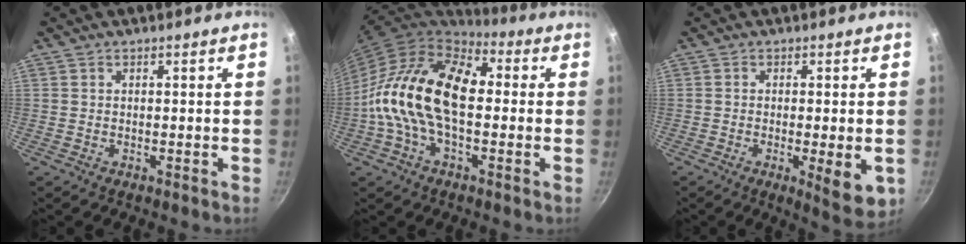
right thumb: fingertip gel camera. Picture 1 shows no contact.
{"total": 20.1, "force": [-0.6, 11.8, 16.2], "torque": [-0.277, 0.037, -0.033]}
{"total": 7.4, "force": [-1.7, 1.9, 6.9], "torque": [-0.095, -0.009, -0.018]}